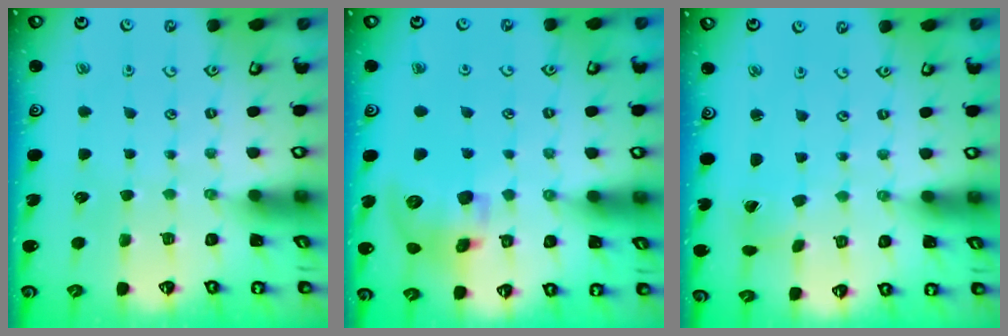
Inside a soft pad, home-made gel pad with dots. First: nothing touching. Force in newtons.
{"total": 11.9, "press": 11.7, "slide": 2.1}
{"total": 0.0}